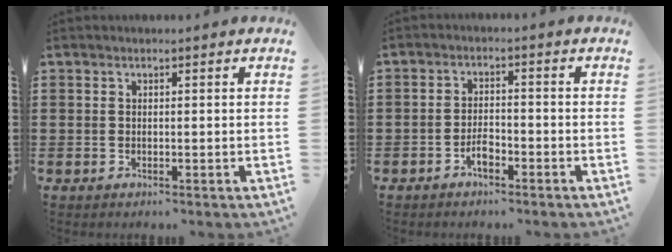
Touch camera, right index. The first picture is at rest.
{"total": 2.9, "force": [-1.8, 1.0, 2.1], "torque": [-0.046, -0.001, -0.035]}